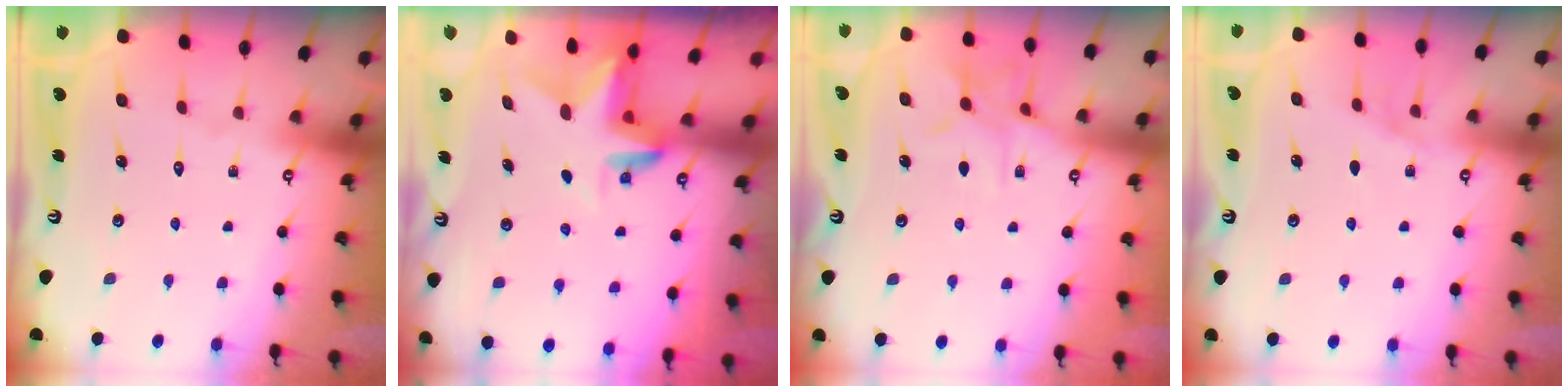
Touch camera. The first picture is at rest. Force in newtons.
{"total": 3.5, "press": 3.5, "slide": 0.3}
{"total": 8.6, "press": 8.5, "slide": 0.6}
{"total": 5.2, "press": 4.5, "slide": 2.6}